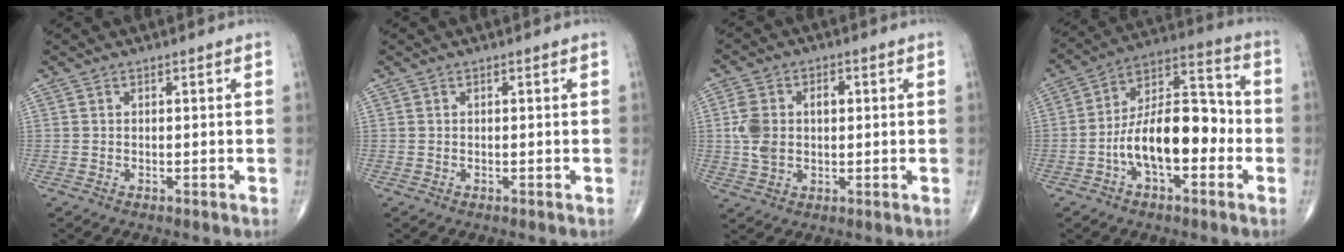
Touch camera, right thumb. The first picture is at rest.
{"total": 0.0}
{"total": 8.0, "force": [0.7, 5.4, 5.8], "torque": [-0.112, 0.017, 0.016]}
{"total": 16.5, "force": [-3.7, 8.3, 13.8], "torque": [-0.214, 0.047, -0.069]}